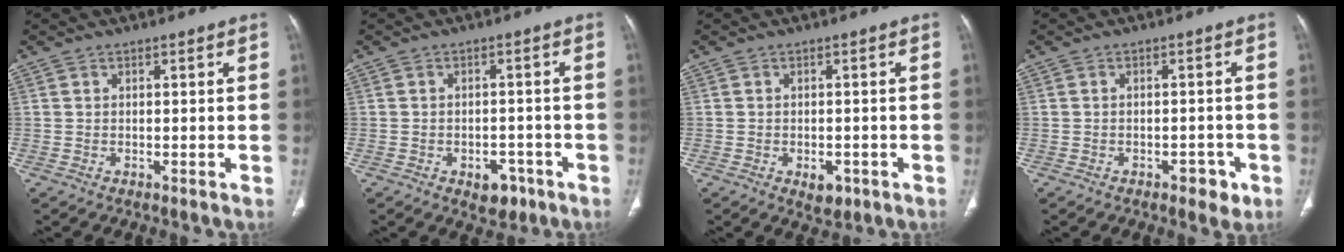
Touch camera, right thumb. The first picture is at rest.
{"total": 4.6, "force": [-2.5, 3.0, 2.5], "torque": [-0.014, 0.015, -0.027]}
{"total": 3.2, "force": [-1.4, 1.9, 2.2], "torque": [-0.020, 0.002, -0.010]}
{"total": 3.4, "force": [-1.8, 1.8, 2.3], "torque": [-0.017, 0.009, -0.020]}